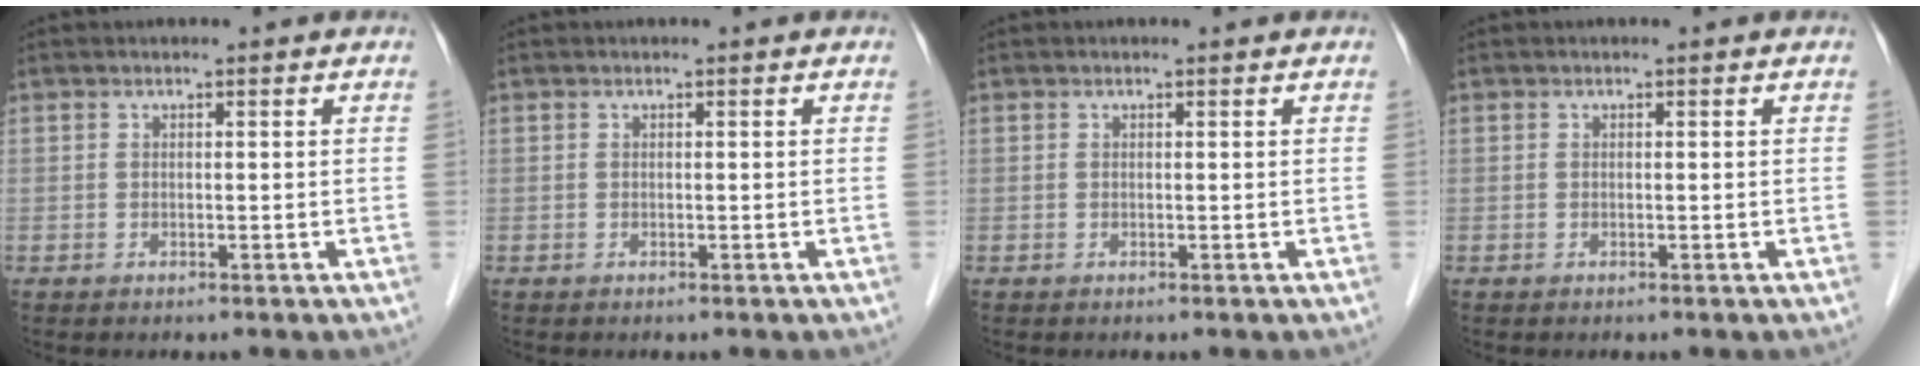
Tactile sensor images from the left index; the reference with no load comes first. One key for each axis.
{"total": 0.0}
{"total": 0.0}
{"total": 0.0}